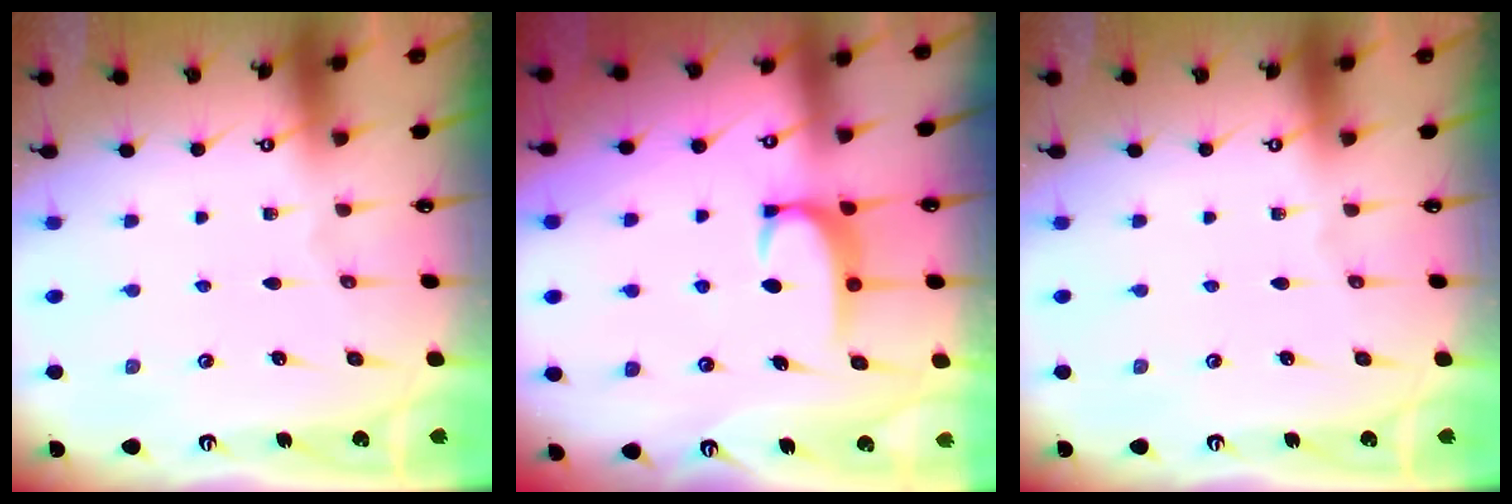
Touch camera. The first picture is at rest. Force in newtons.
{"total": 2.7, "press": 2.6, "slide": 0.5}
{"total": 0.0}